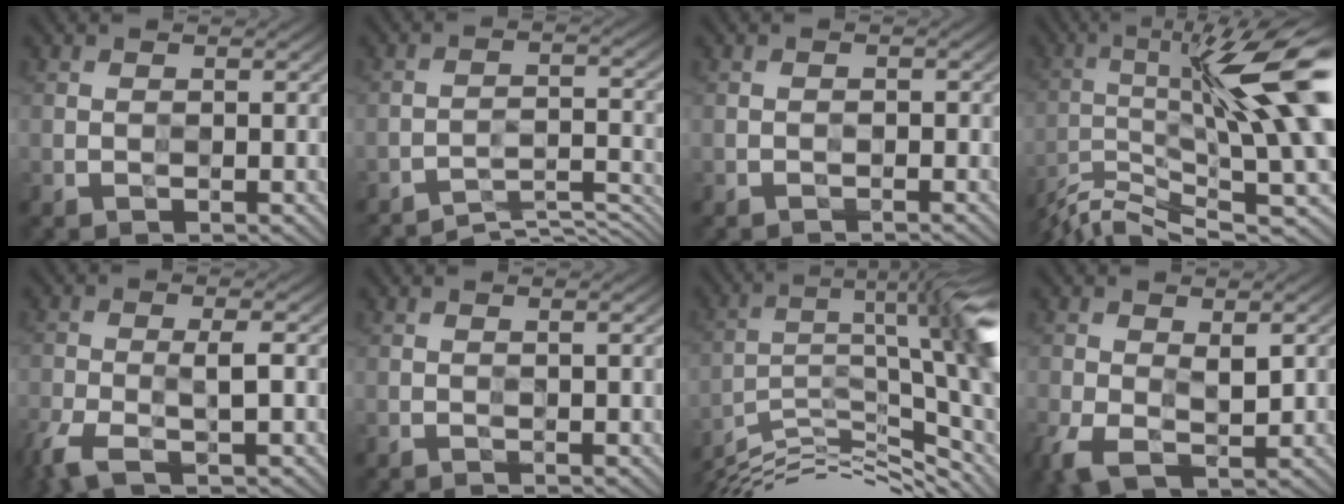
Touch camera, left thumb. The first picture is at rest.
{"total": 6.2, "force": [-5.6, 1.0, 2.5], "torque": [-0.046, 0.004, -0.085]}
{"total": 0.8, "force": [-0.7, 0.2, 0.2], "torque": [0.000, 0.000, -0.015]}
{"total": 15.5, "force": [-3.7, 2.8, 14.8], "torque": [-0.244, -0.004, -0.064]}
{"total": 5.3, "force": [-2.6, 1.2, 4.5], "torque": [-0.099, -0.003, -0.062]}
{"total": 1.5, "force": [-0.1, 0.0, 1.5], "torque": [-0.024, 0.004, -0.007]}
{"total": 13.6, "force": [-5.4, 2.7, 12.2], "torque": [-0.212, -0.004, -0.097]}
{"total": 5.7, "force": [-0.9, 3.3, 4.6], "torque": [-0.110, -0.013, -0.015]}